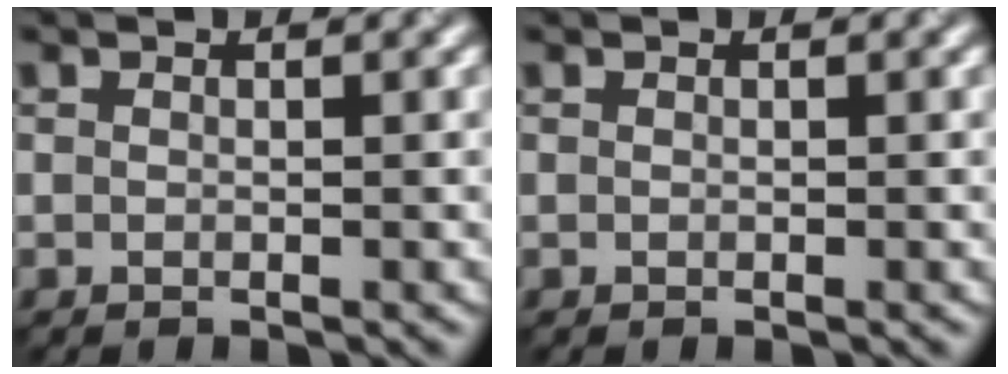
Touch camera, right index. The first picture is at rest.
{"total": 0.0}